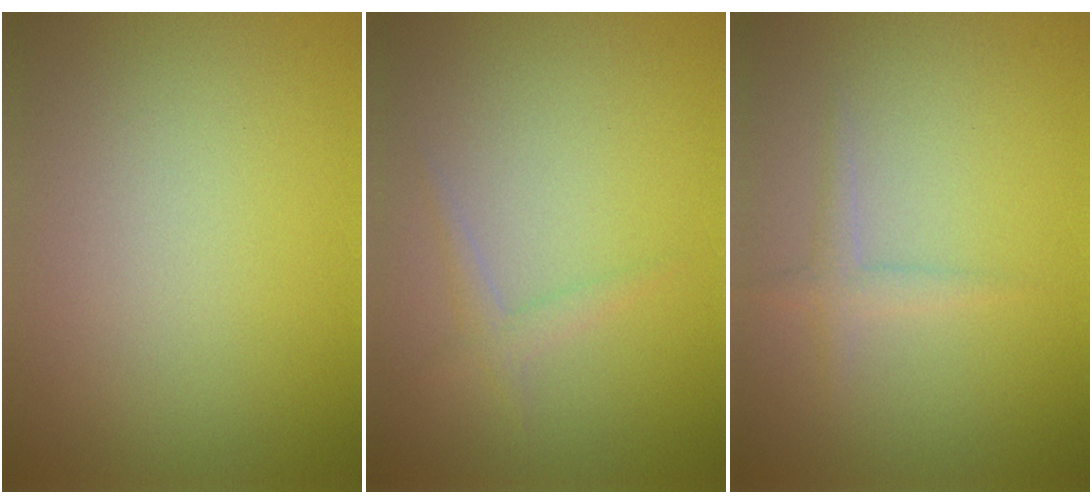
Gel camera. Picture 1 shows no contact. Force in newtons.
{"total": 1.2, "press": 1.1, "slide": 0.1}
{"total": 1.3, "press": 1.3, "slide": 0.0}